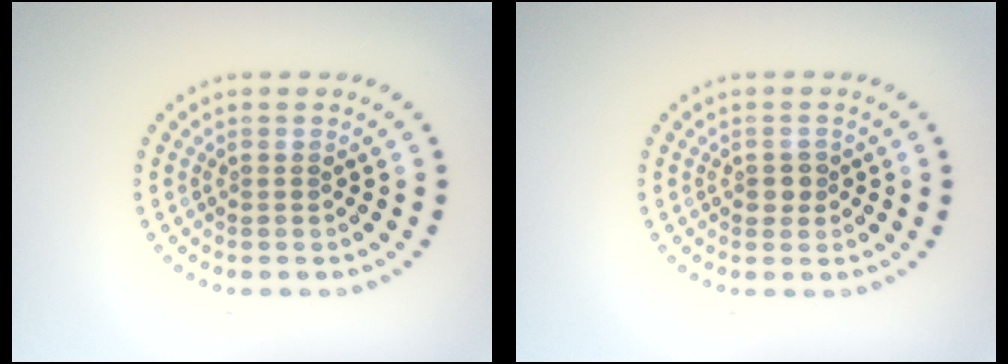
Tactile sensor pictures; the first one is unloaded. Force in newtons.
{"total": 1.2, "press": 1.1, "slide": 0.5}